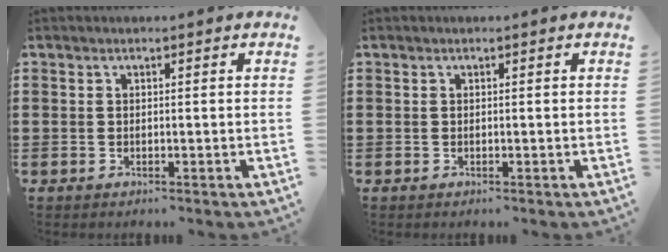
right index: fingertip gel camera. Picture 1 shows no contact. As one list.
[{"total": 0.0}]